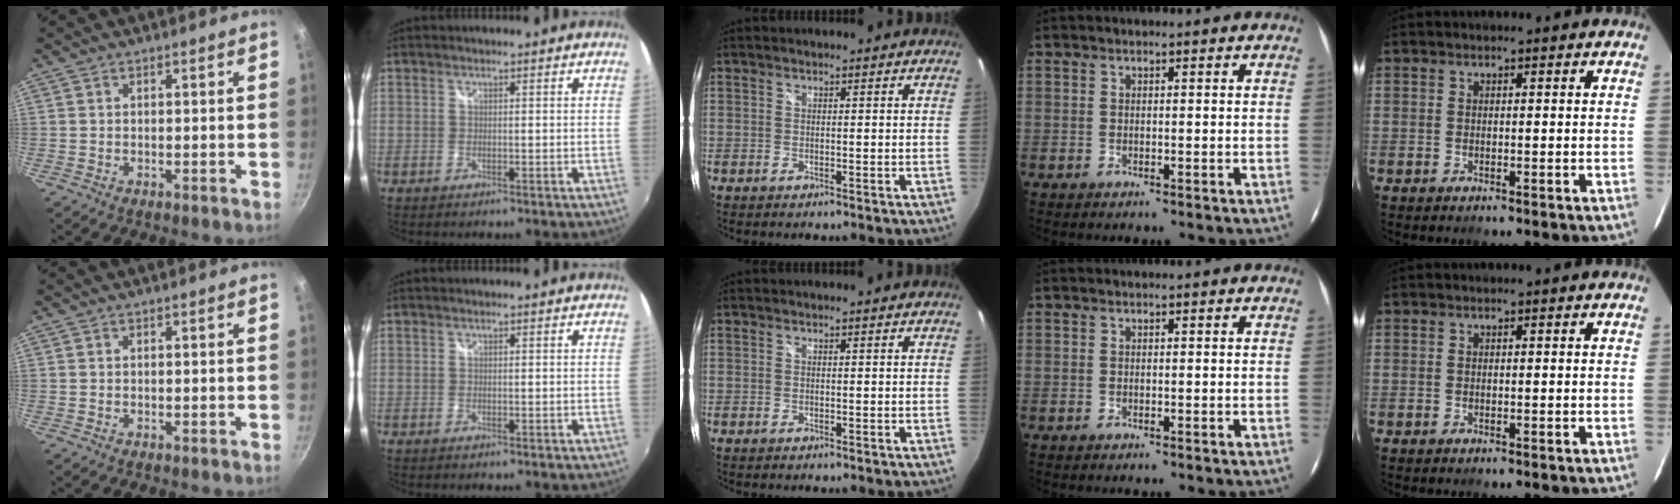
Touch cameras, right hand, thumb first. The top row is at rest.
{}